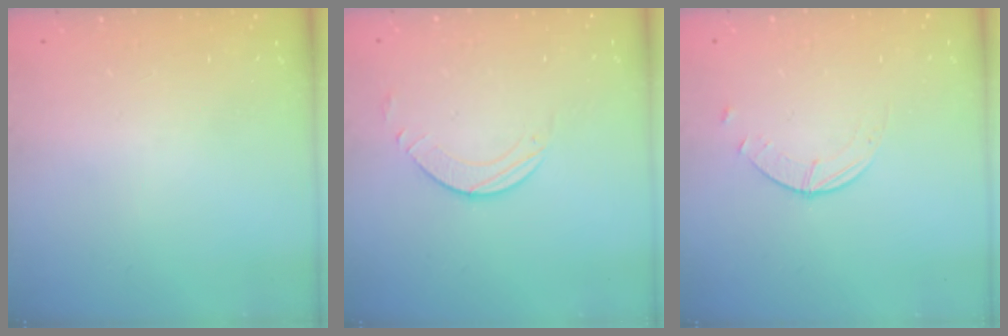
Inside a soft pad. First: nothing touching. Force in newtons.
{"total": 2.8, "press": 2.8, "slide": 0.2}
{"total": 0.9, "press": 0.9, "slide": 0.2}